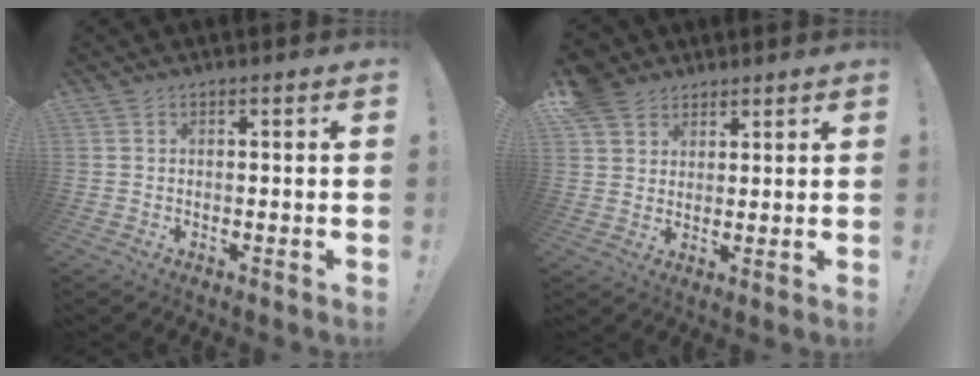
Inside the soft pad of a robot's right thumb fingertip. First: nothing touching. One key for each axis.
{"total": 7.4, "fx": 5.0, "fy": 5.2, "fz": 1.5, "tx": -0.028, "ty": -0.030, "tz": 0.101}